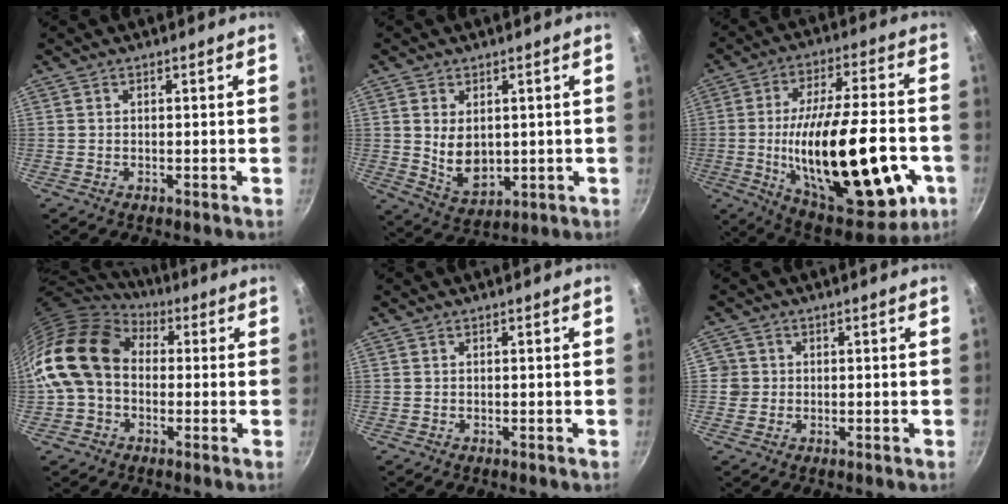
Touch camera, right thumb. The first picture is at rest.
{"total": 8.0, "force": [1.0, 5.5, 5.8], "torque": [-0.087, -0.018, 0.036]}
{"total": 31.5, "force": [-7.2, 12.5, 28.0], "torque": [-0.421, 0.013, -0.091]}
{"total": 17.9, "force": [1.0, 13.5, 11.7], "torque": [-0.208, 0.039, 0.004]}
{"total": 0.0}
{"total": 2.7, "force": [0.0, 2.7, 0.5], "torque": [0.007, 0.010, -0.002]}